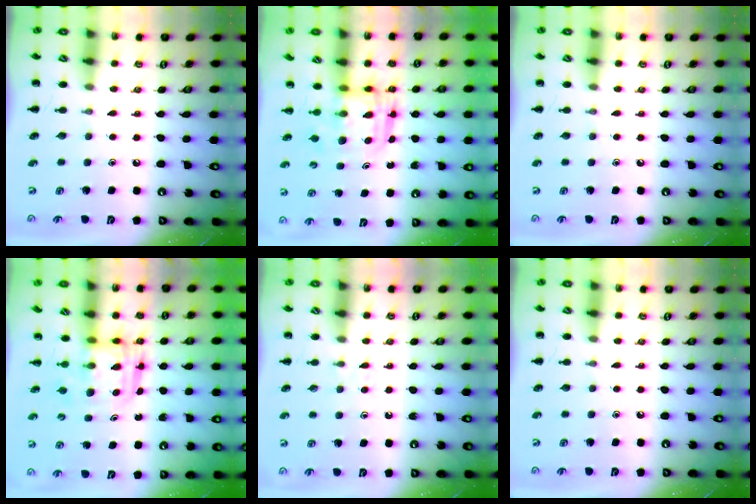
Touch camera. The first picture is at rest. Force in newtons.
{"total": 3.0, "press": 3.0, "slide": 0.3}
{"total": 0.0}
{"total": 3.0, "press": 3.0, "slide": 0.3}
{"total": 2.5, "press": 2.2, "slide": 1.1}
{"total": 0.0}